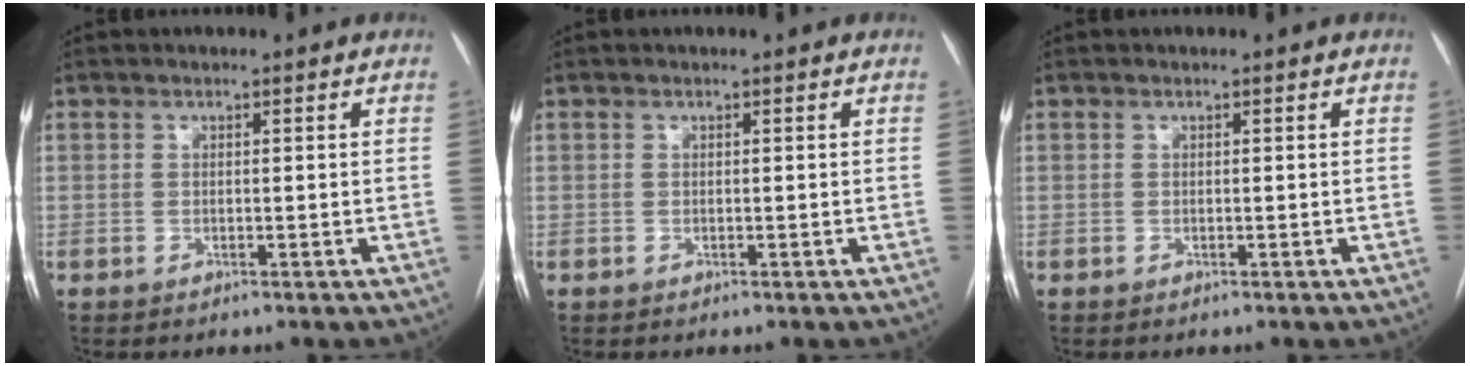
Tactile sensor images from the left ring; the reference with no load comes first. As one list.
[{"total": 0.0}, {"total": 0.0}]